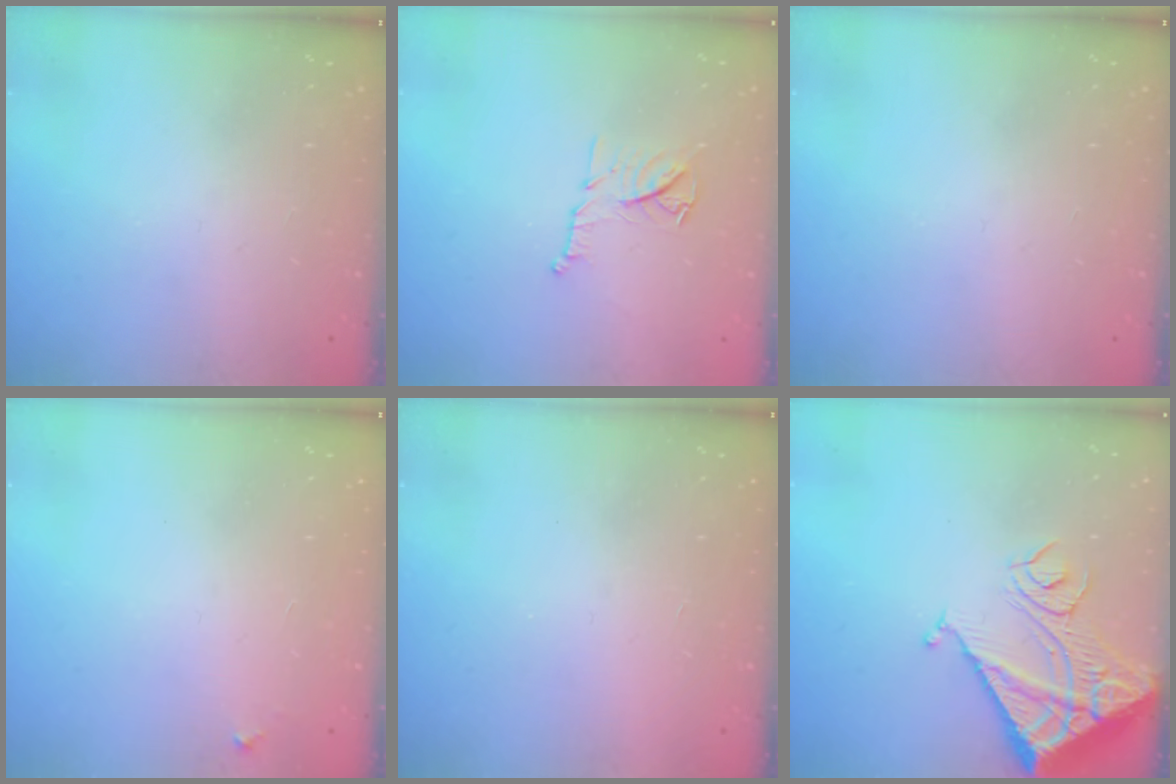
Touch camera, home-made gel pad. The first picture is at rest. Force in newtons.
{"total": 11.0, "press": 11.0, "slide": 0.1}
{"total": 0.0}
{"total": 3.3, "press": 3.2, "slide": 0.3}
{"total": 1.6, "press": 1.6, "slide": 0.1}
{"total": 17.3, "press": 17.1, "slide": 2.3}